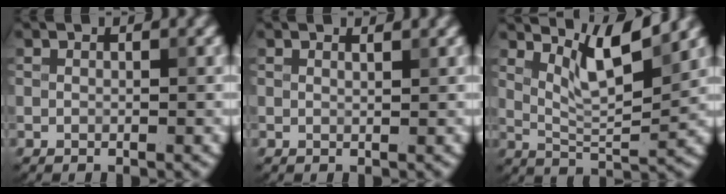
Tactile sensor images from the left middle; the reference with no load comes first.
{"total": 0.9, "force": [0.8, 0.3, 0.4], "torque": [-0.001, 0.000, 0.007]}
{"total": 5.3, "force": [3.2, 0.9, 4.1], "torque": [-0.079, -0.006, 0.064]}